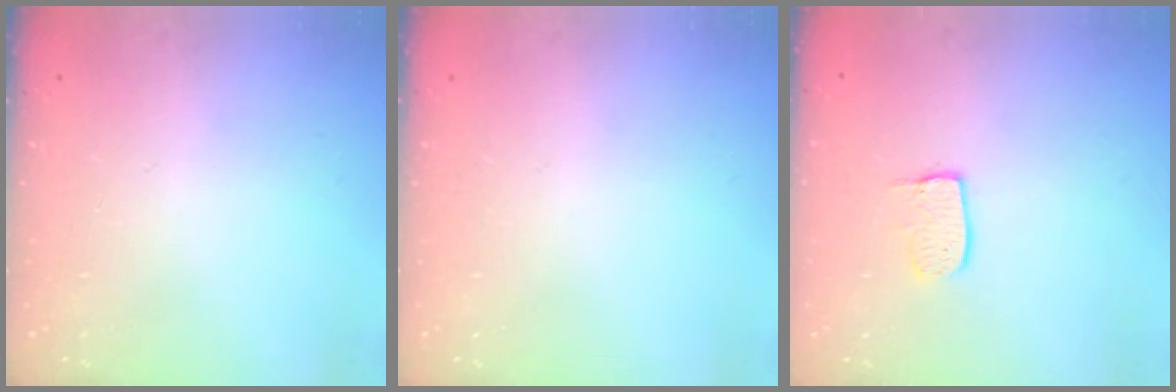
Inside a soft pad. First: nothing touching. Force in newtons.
{"total": 0.0}
{"total": 6.0, "press": 6.0, "slide": 0.3}